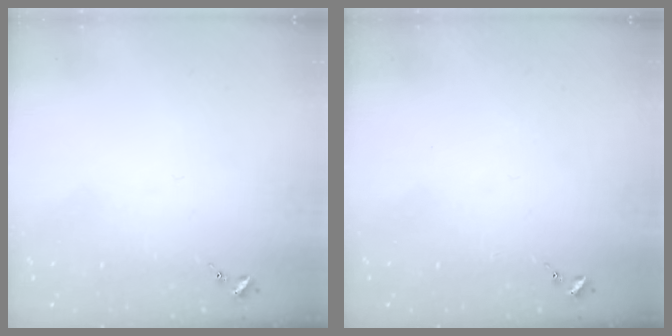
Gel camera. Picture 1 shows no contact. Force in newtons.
{"total": 0.0}